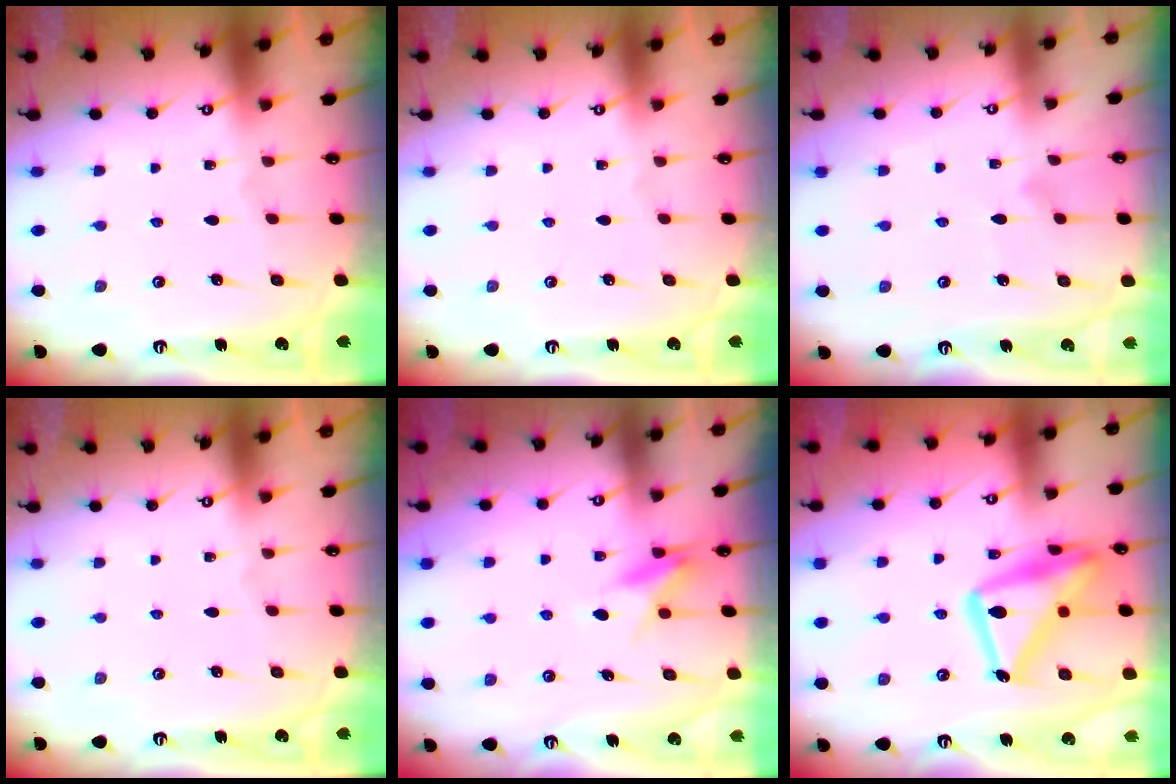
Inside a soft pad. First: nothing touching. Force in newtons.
{"total": 0.0}
{"total": 8.0, "press": 7.9, "slide": 0.4}
{"total": 0.0}
{"total": 7.6, "press": 7.6, "slide": 0.9}
{"total": 21.5, "press": 21.4, "slide": 1.8}